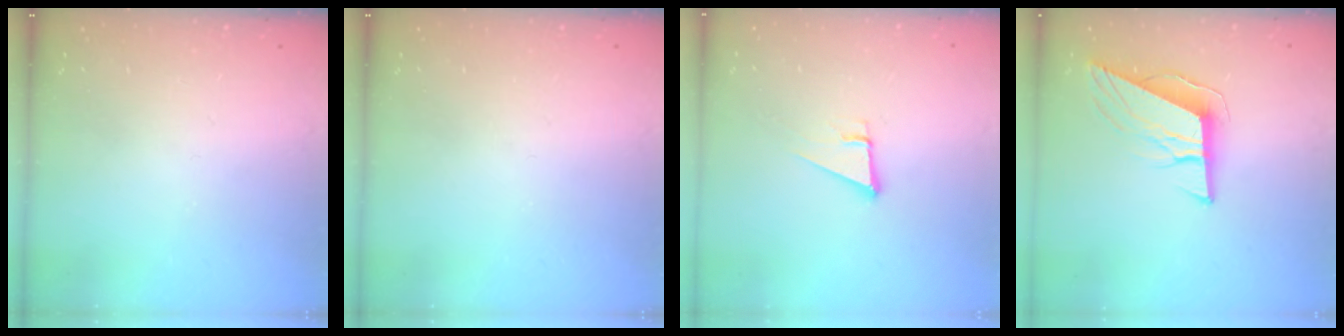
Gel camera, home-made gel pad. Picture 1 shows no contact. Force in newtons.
{"total": 0.0}
{"total": 5.0, "press": 4.4, "slide": 2.4}
{"total": 10.7, "press": 10.2, "slide": 3.3}